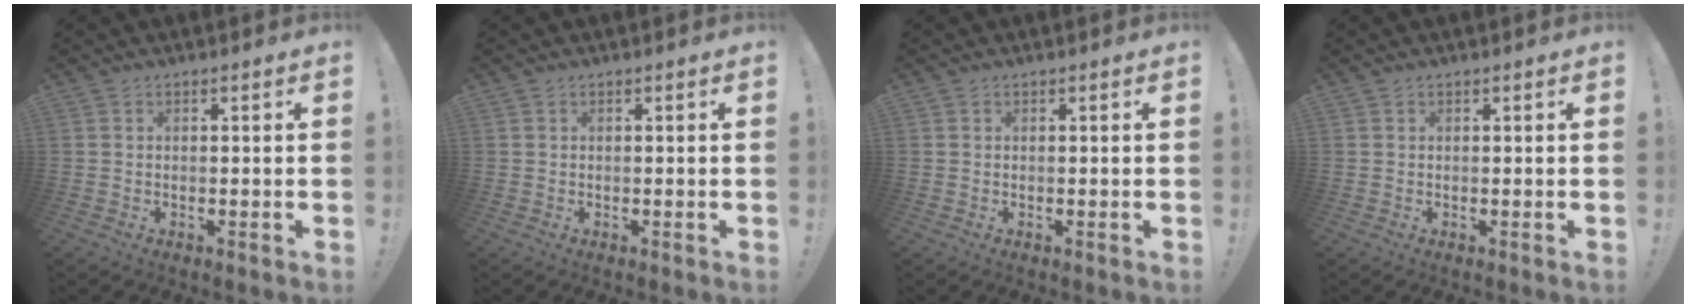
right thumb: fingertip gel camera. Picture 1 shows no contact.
{"total": 0.0}
{"total": 0.0}
{"total": 0.0}